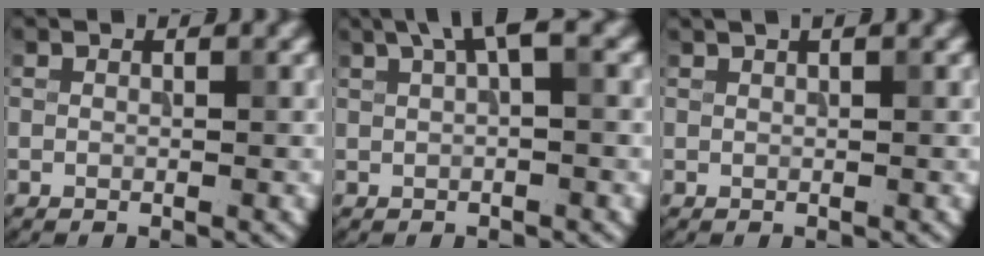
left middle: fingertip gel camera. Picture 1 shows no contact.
{"total": 3.0, "force": [1.4, 0.5, 2.6], "torque": [-0.040, 0.009, 0.024]}
{"total": 1.3, "force": [0.8, 0.3, 0.9], "torque": [-0.011, -0.002, 0.008]}